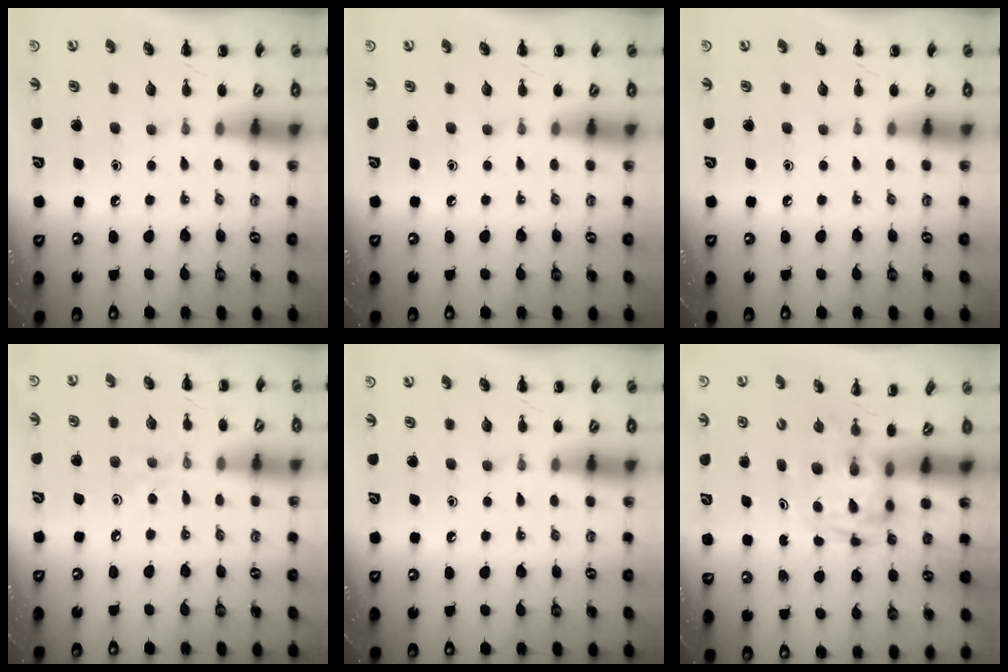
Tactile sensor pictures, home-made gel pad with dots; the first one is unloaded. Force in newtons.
{"total": 0.0}
{"total": 0.0}
{"total": 4.7, "press": 4.3, "slide": 1.7}
{"total": 0.0}
{"total": 2.8, "press": 2.7, "slide": 0.5}